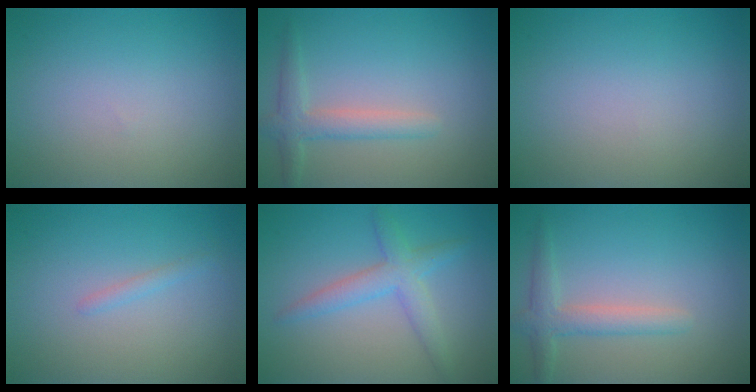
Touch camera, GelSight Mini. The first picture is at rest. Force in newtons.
{"total": 2.6, "press": 2.6, "slide": 0.2}
{"total": 0.0}
{"total": 0.7, "press": 0.7, "slide": 0.0}
{"total": 3.2, "press": 3.2, "slide": 0.1}
{"total": 2.6, "press": 2.6, "slide": 0.2}